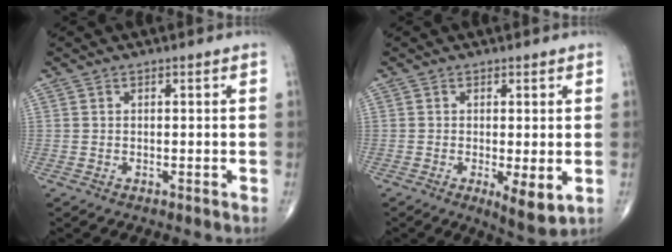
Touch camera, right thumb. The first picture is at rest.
{"total": 5.7, "force": [-1.2, 1.6, 5.3], "torque": [-0.088, -0.020, -0.018]}